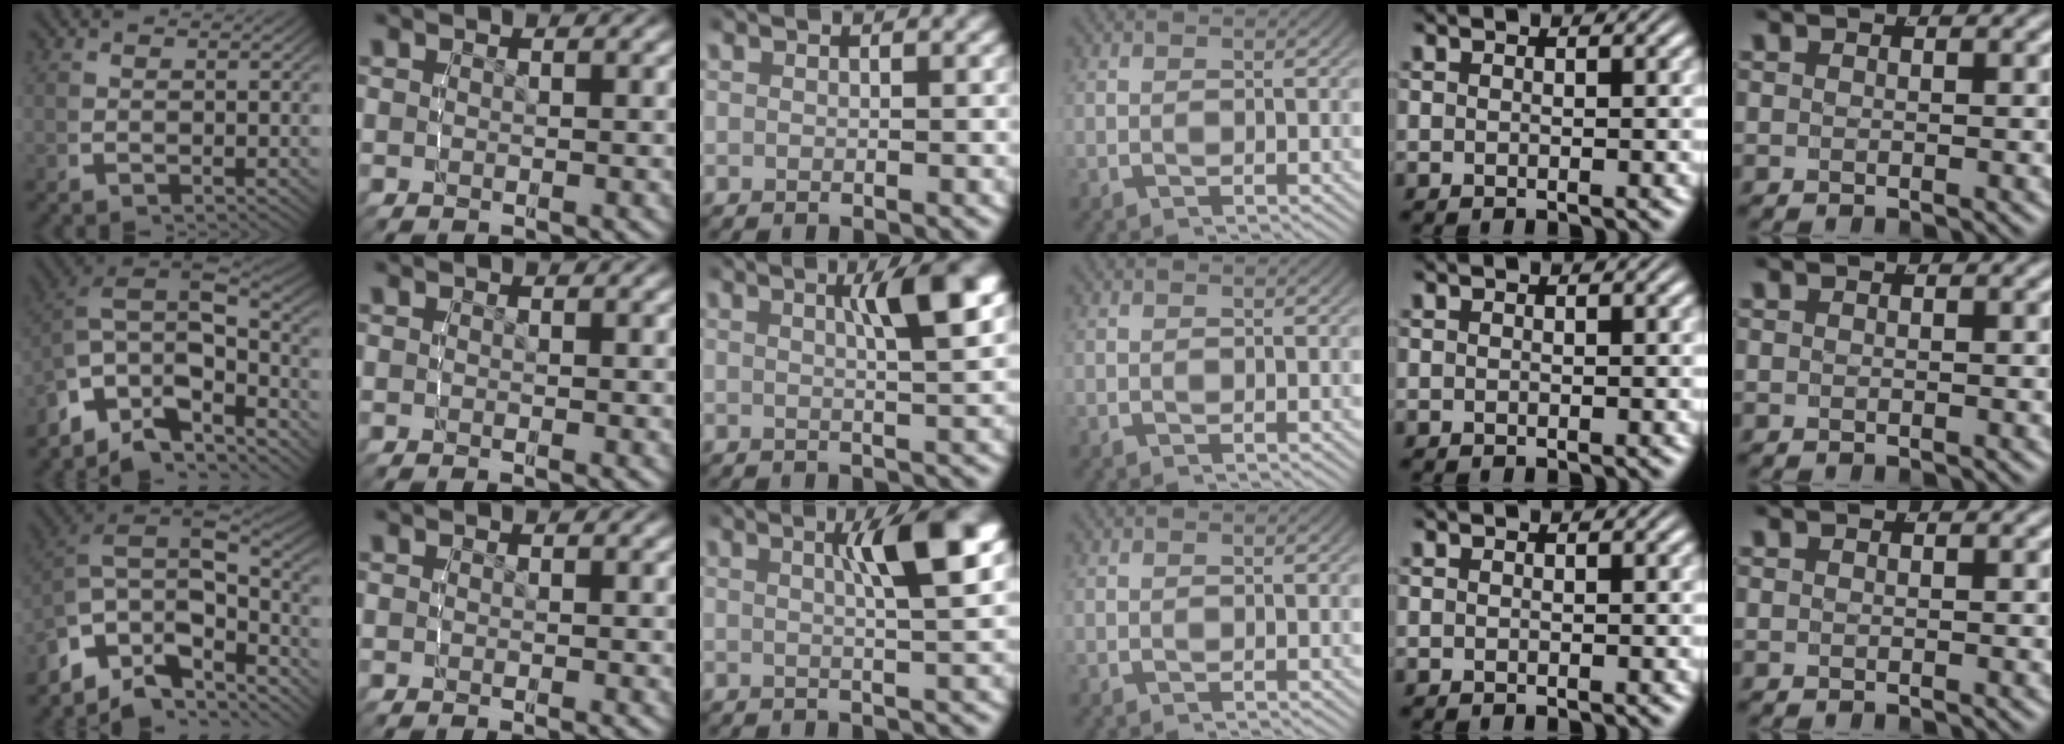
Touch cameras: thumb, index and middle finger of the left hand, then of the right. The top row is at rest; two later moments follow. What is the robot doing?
{"motion": "lift_and_place", "object": "air blower"}